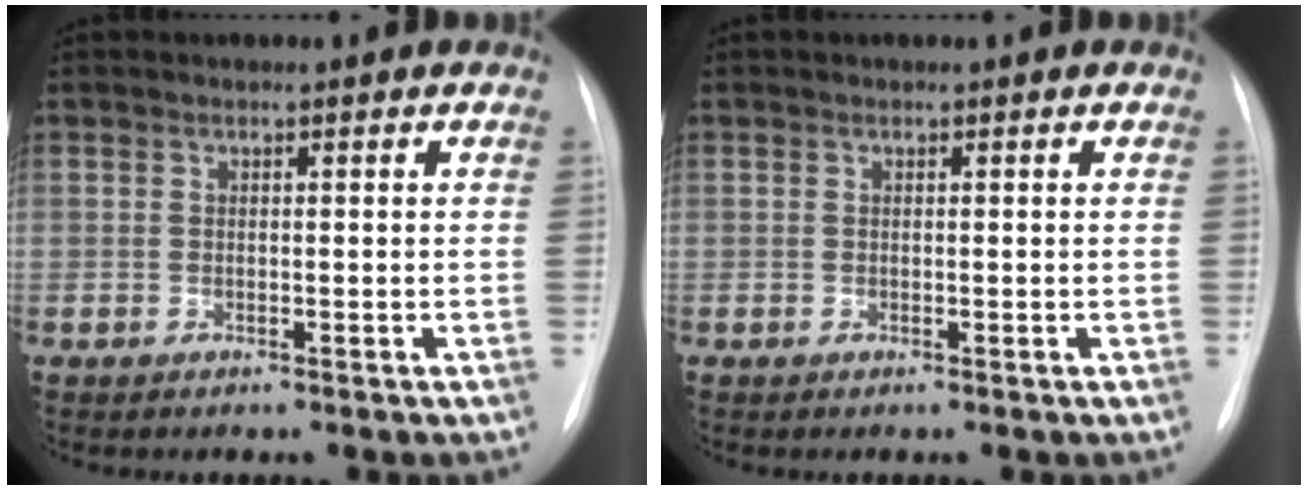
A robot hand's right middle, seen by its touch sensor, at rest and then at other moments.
{"total": 0.0}